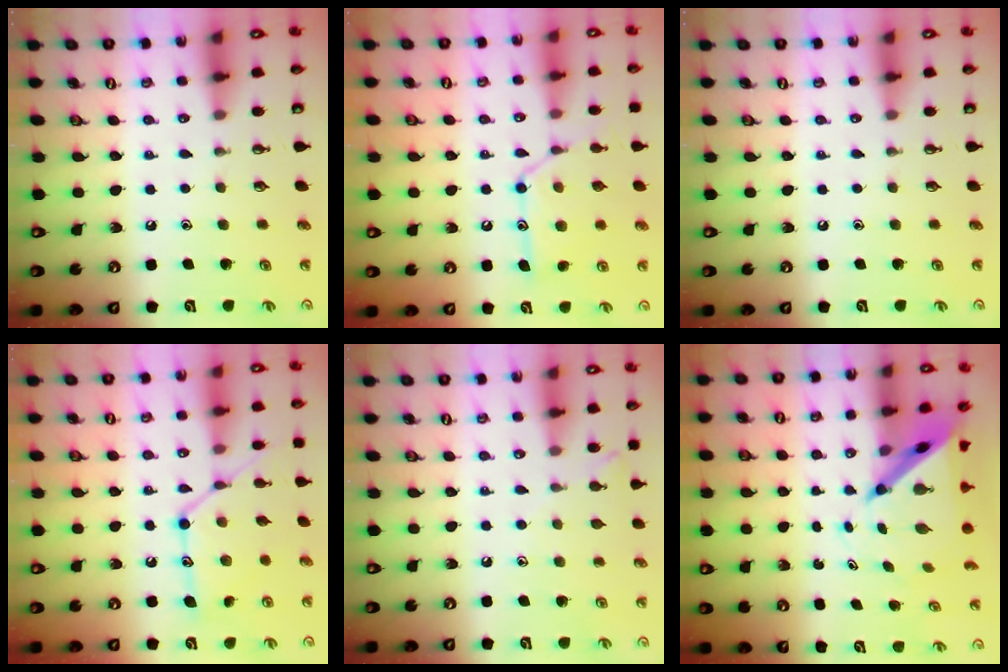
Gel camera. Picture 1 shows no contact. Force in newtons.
{"total": 14.1, "press": 14.1, "slide": 1.2}
{"total": 0.0}
{"total": 15.2, "press": 15.1, "slide": 1.1}
{"total": 5.5, "press": 5.4, "slide": 0.5}
{"total": 8.1, "press": 8.1, "slide": 0.6}